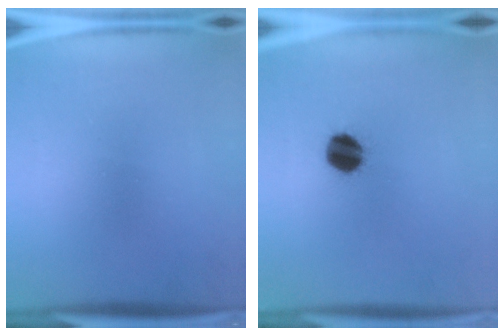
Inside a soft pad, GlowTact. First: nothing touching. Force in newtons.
{"total": 8.2}